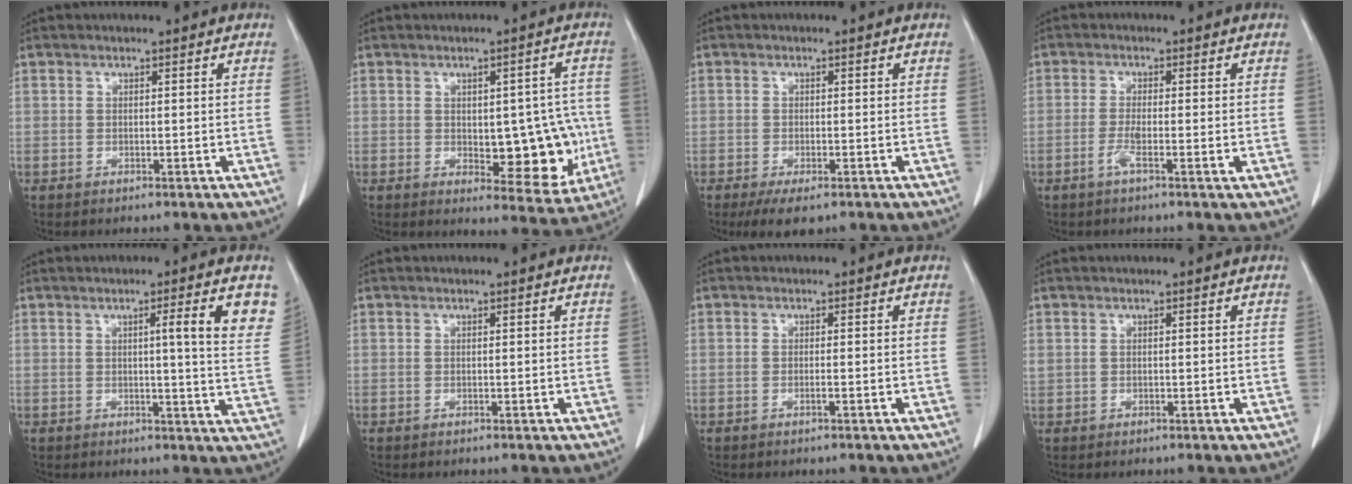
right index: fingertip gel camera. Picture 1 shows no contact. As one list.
[{"total": 10.8, "force": [-1.2, 5.0, 9.5], "torque": [-0.099, 0.007, 0.000]}, {"total": 3.9, "force": [-2.4, 1.5, 2.6], "torque": [-0.044, -0.006, -0.033]}, {"total": 2.7, "force": [-1.1, 0.0, 2.5], "torque": [-0.047, -0.003, -0.025]}, {"total": 7.9, "force": [3.1, -0.3, 7.2], "torque": [-0.079, -0.007, 0.033]}, {"total": 0.0}, {"total": 0.7, "force": [-0.3, -0.1, 0.6], "torque": [-0.012, 0.000, -0.005]}, {"total": 0.7, "force": [0.4, 0.4, 0.4], "torque": [-0.015, 0.011, 0.014]}]